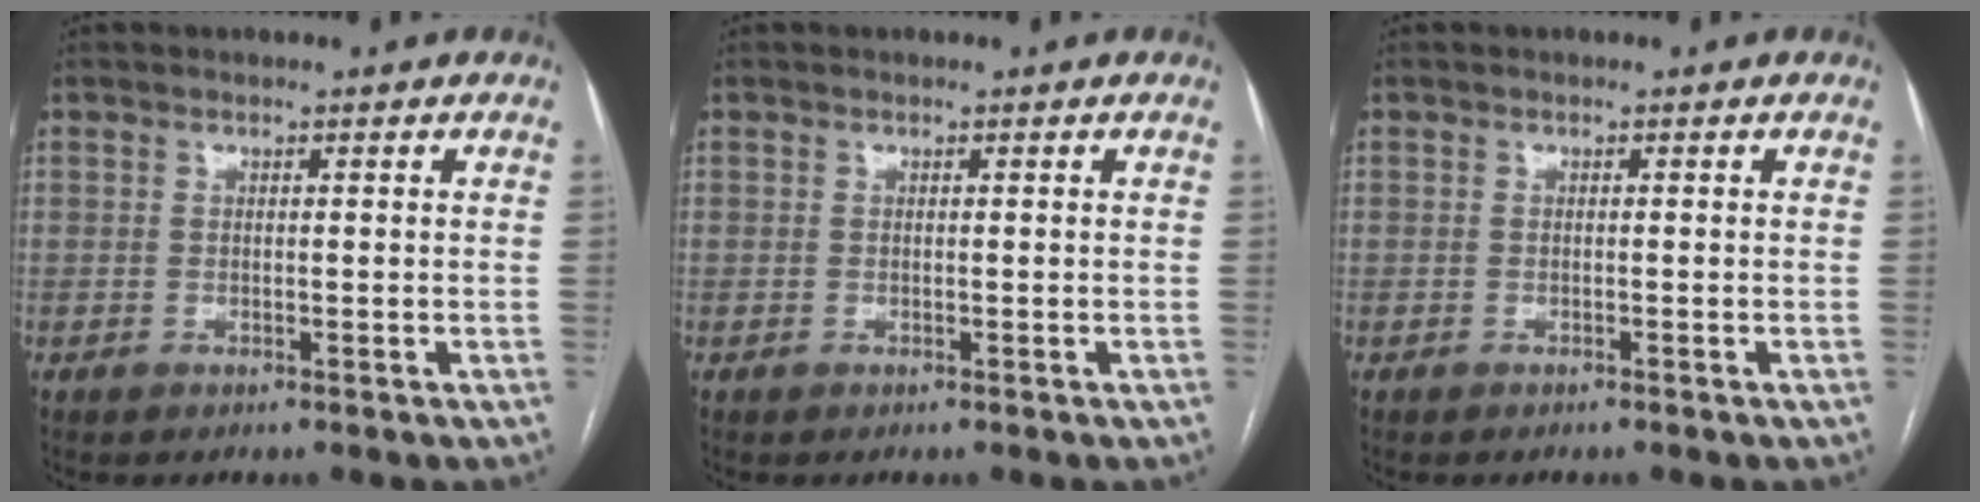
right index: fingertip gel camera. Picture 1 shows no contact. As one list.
[{"total": 0.0}, {"total": 0.0}]